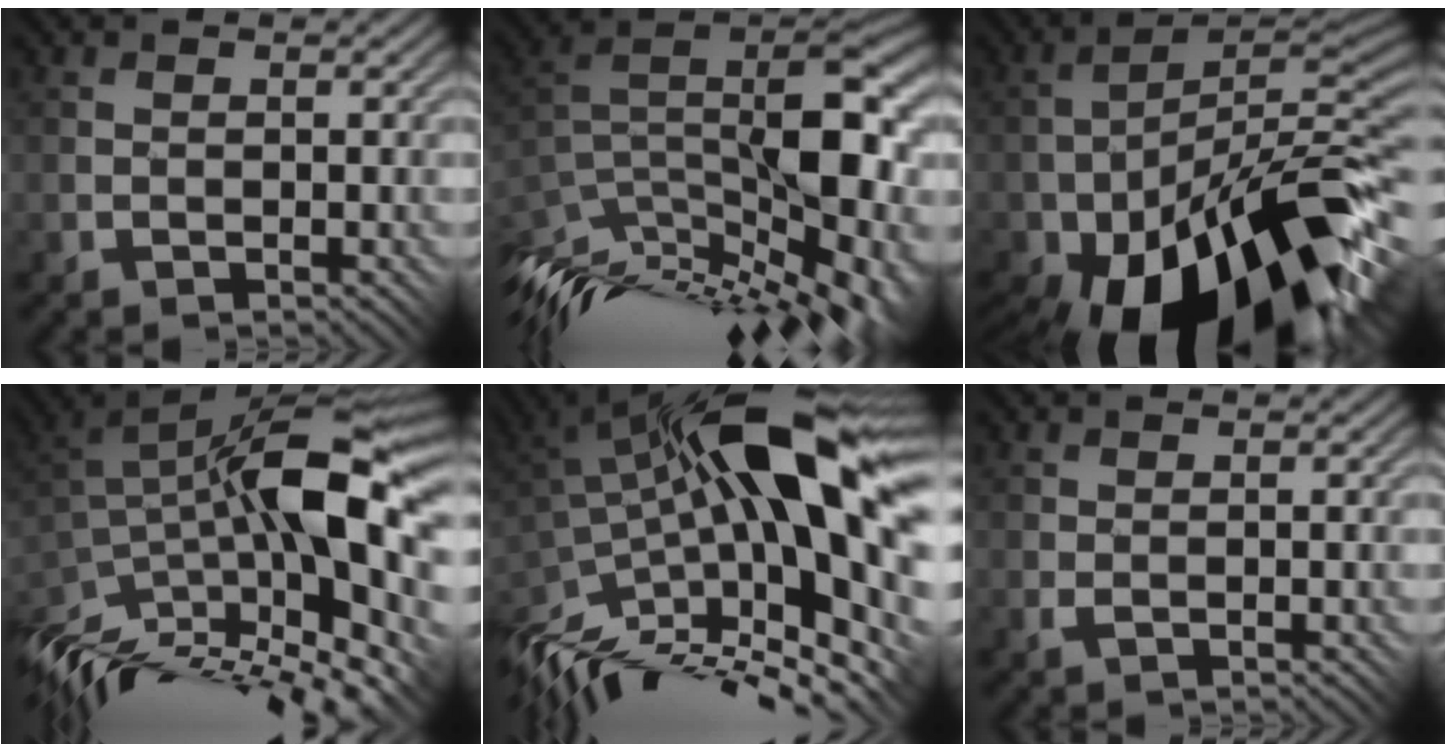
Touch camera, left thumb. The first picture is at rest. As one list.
[{"total": 14.9, "force": [-6.1, 6.2, 12.1], "torque": [-0.215, -0.002, -0.106]}, {"total": 19.2, "force": [-10.5, 8.1, 14.0], "torque": [-0.226, -0.029, -0.156]}, {"total": 16.3, "force": [-4.7, 5.9, 14.5], "torque": [-0.257, 0.003, -0.090]}, {"total": 16.7, "force": [-2.2, 5.0, 15.8], "torque": [-0.281, -0.003, -0.046]}, {"total": 0.6, "force": [-0.1, 0.1, 0.6], "torque": [-0.012, 0.000, -0.002]}]